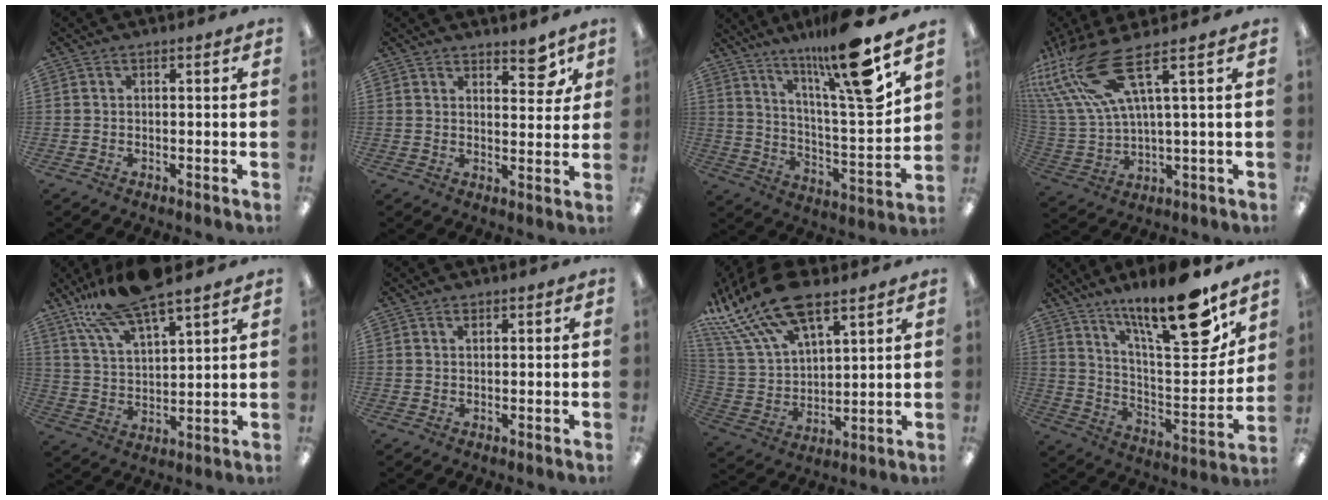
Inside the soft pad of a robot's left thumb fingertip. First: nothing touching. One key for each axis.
{"total": 5.6, "fx": 4.5, "fy": 2.3, "fz": 2.4, "tx": -0.010, "ty": -0.031, "tz": 0.073}
{"total": 19.0, "fx": 13.5, "fy": 1.6, "fz": 13.2, "tx": -0.224, "ty": -0.081, "tz": 0.205}
{"total": 17.7, "fx": 9.6, "fy": 5.5, "fz": 13.8, "tx": -0.313, "ty": -0.045, "tz": 0.162}
{"total": 15.0, "fx": 12.1, "fy": 3.8, "fz": 8.0, "tx": -0.162, "ty": -0.057, "tz": 0.213}
{"total": 0.9, "fx": 0.7, "fy": 0.5, "fz": 0.4, "tx": -0.002, "ty": -0.002, "tz": 0.010}
{"total": 21.5, "fx": 14.2, "fy": 9.8, "fz": 12.7, "tx": -0.268, "ty": -0.072, "tz": 0.255}
{"total": 20.8, "fx": 15.3, "fy": 4.3, "fz": 13.4, "tx": -0.210, "ty": -0.108, "tz": 0.243}